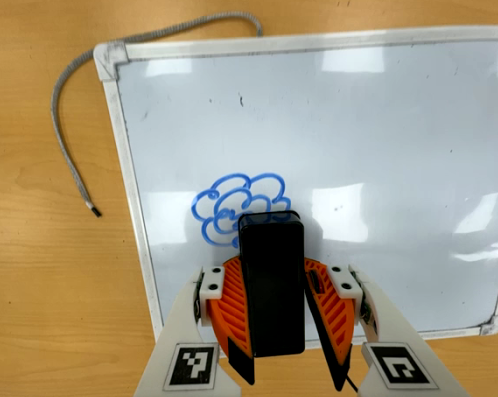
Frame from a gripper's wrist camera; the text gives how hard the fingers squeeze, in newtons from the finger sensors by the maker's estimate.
{"total": 13.2, "left": 14.5, "right": 12.0}